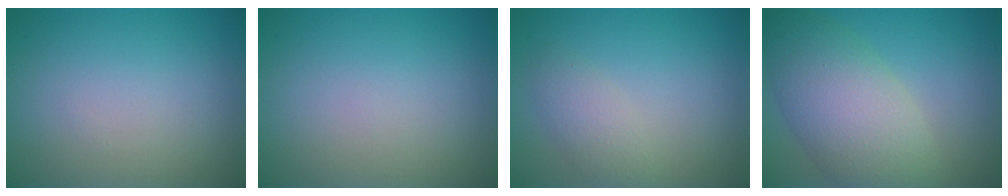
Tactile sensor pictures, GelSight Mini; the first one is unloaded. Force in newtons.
{"total": 0.0}
{"total": 2.1, "press": 2.1, "slide": 0.1}
{"total": 7.9, "press": 7.9, "slide": 0.6}